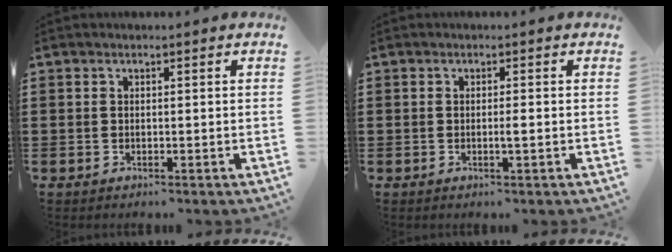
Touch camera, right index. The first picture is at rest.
{"total": 1.3, "force": [-0.3, 0.0, 1.3], "torque": [-0.023, -0.004, -0.006]}